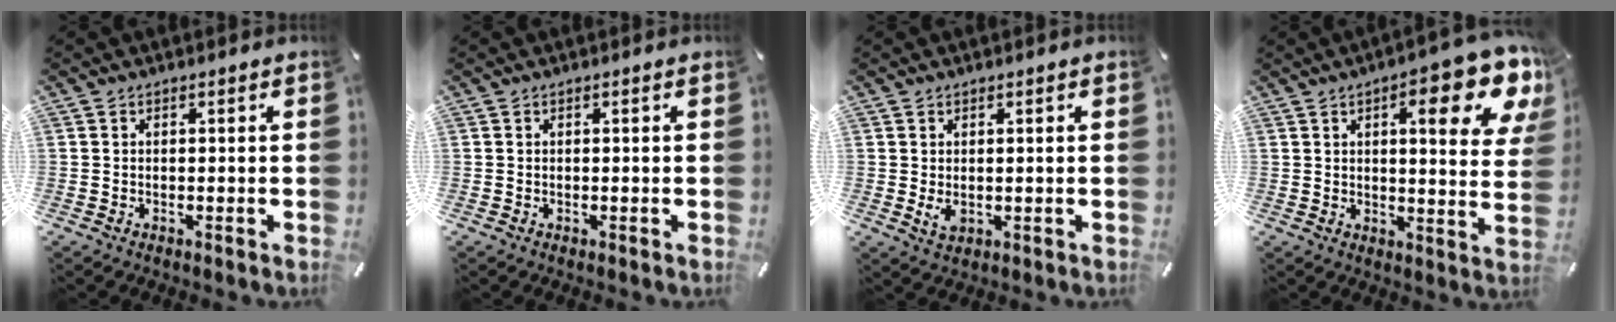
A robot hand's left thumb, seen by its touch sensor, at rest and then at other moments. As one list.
[{"total": 0.0}, {"total": 2.5, "force": [0.0, 1.7, 1.9], "torque": [-0.042, -0.007, -0.004]}, {"total": 15.5, "force": [8.3, 4.1, 12.4], "torque": [-0.157, -0.053, 0.124]}]